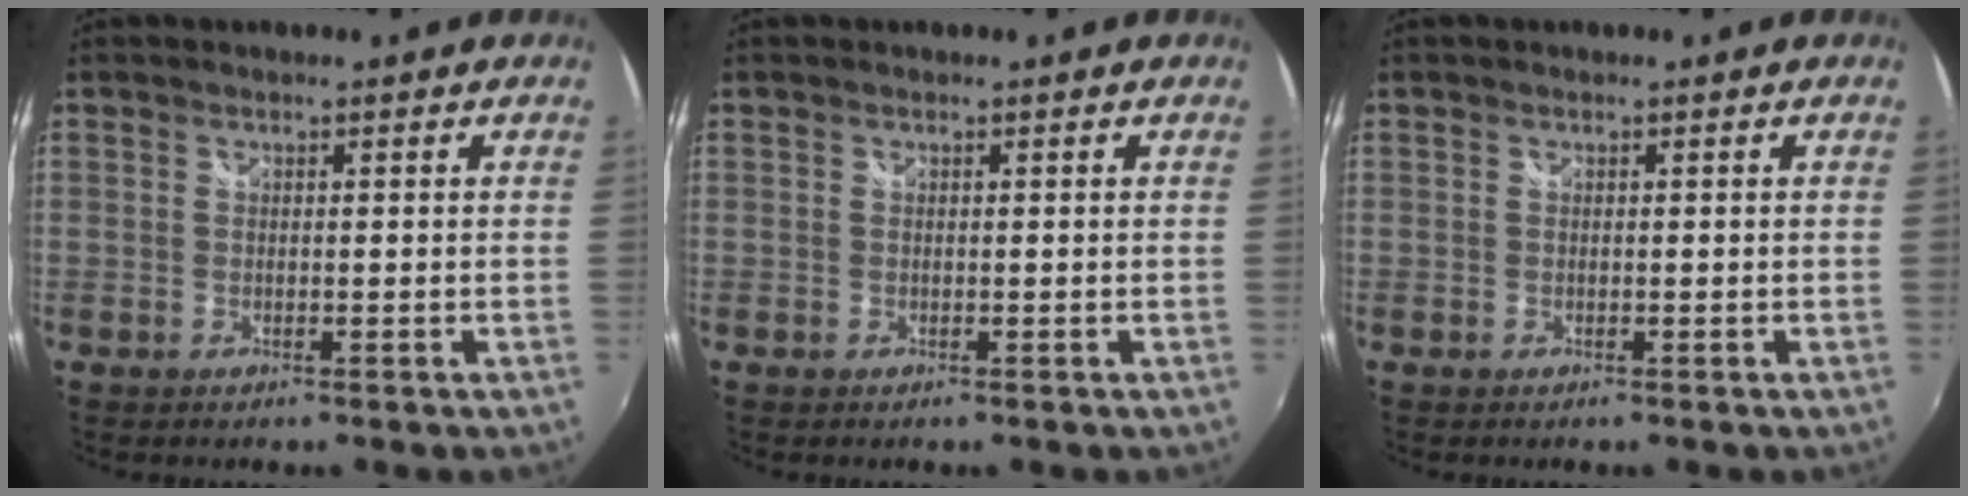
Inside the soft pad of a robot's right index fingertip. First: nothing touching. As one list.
[{"total": 0.0}, {"total": 0.0}]